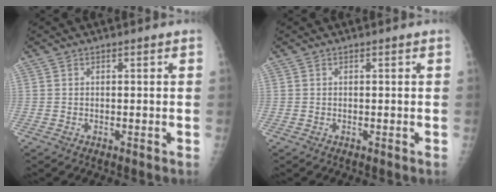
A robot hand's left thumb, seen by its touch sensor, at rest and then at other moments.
{"total": 0.0}